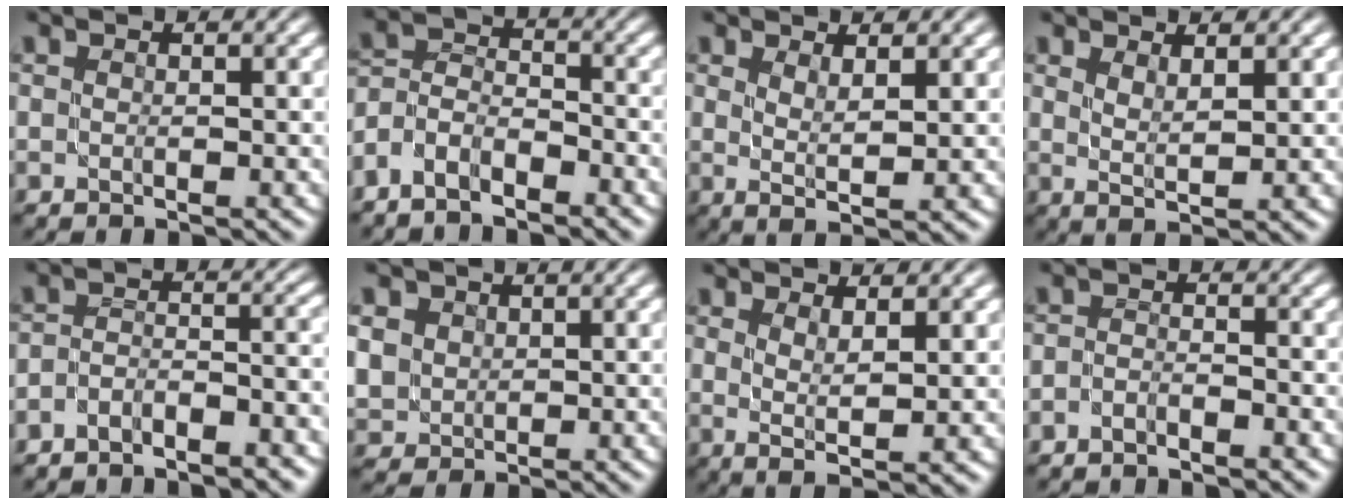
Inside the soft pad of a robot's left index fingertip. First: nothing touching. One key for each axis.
{"total": 4.3, "fx": -3.4, "fy": 2.0, "fz": 1.8, "tx": -0.029, "ty": 0.005, "tz": -0.074}
{"total": 2.3, "fx": 1.3, "fy": 0.4, "fz": 1.9, "tx": -0.029, "ty": -0.009, "tz": 0.021}
{"total": 2.1, "fx": 1.4, "fy": 0.3, "fz": 1.5, "tx": -0.022, "ty": -0.007, "tz": 0.024}
{"total": 4.1, "fx": -3.3, "fy": 1.2, "fz": 2.1, "tx": -0.041, "ty": -0.004, "tz": -0.054}
{"total": 5.4, "fx": 1.7, "fy": 4.6, "fz": 2.2, "tx": -0.077, "ty": 0.019, "tz": 0.027}
{"total": 2.5, "fx": 1.0, "fy": 0.3, "fz": 2.2, "tx": -0.036, "ty": -0.012, "tz": 0.018}
{"total": 1.8, "fx": -1.7, "fy": 0.2, "fz": 0.6, "tx": -0.012, "ty": -0.002, "tz": -0.036}